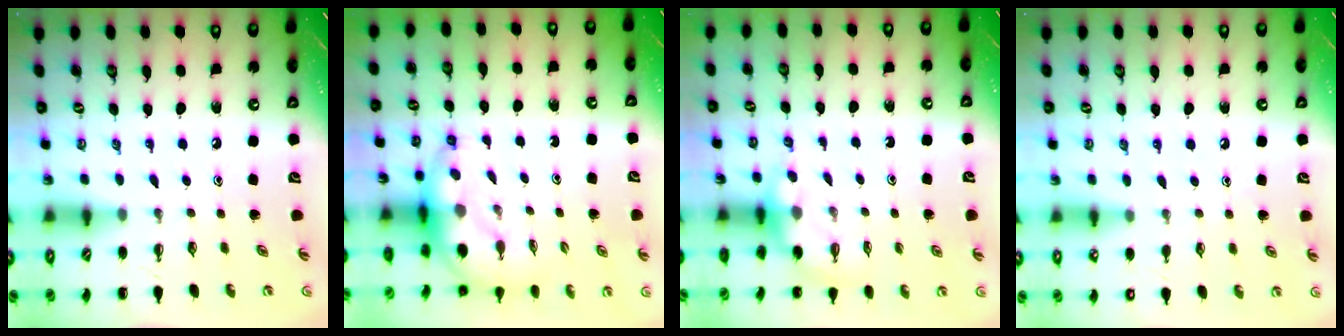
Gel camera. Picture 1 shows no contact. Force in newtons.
{"total": 6.6, "press": 6.4, "slide": 1.4}
{"total": 3.8, "press": 3.8, "slide": 0.3}
{"total": 6.8, "press": 6.4, "slide": 2.1}